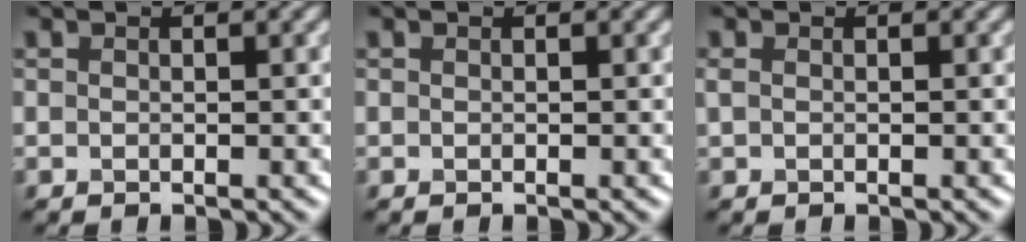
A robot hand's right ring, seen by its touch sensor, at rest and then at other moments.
{"total": 0.0}
{"total": 0.6, "force": [0.2, 0.3, 0.4], "torque": [-0.012, 0.001, 0.005]}